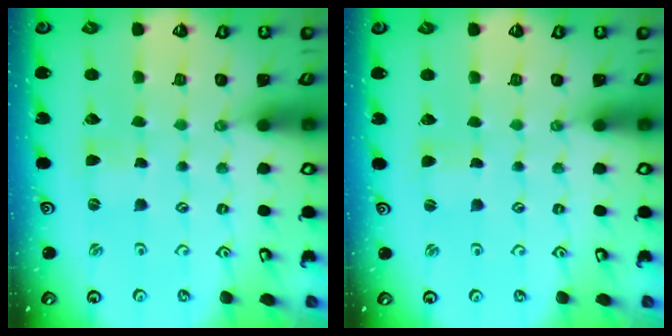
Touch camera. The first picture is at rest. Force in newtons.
{"total": 0.7, "press": 0.7, "slide": 0.2}